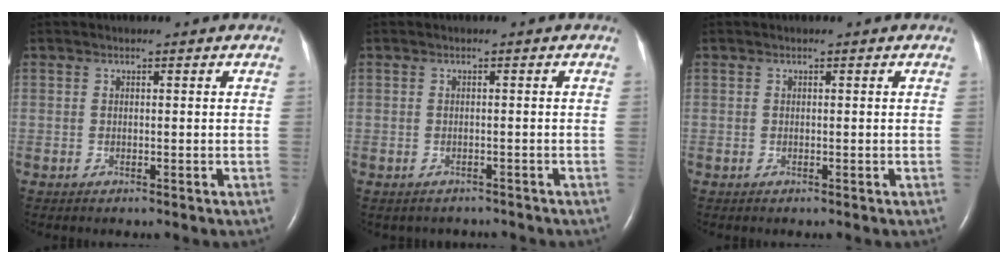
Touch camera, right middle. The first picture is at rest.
{"total": 2.4, "force": [-2.1, 1.1, 0.1], "torque": [-0.005, 0.003, -0.025]}
{"total": 0.0}